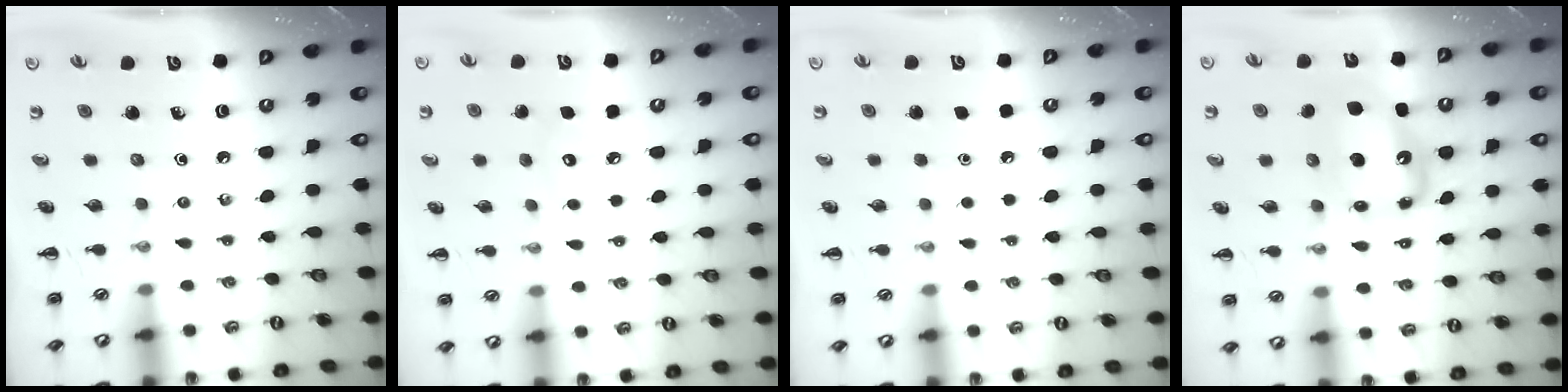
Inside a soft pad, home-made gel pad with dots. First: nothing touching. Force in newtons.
{"total": 4.5, "press": 4.4, "slide": 1.1}
{"total": 1.6, "press": 1.6, "slide": 0.1}
{"total": 9.2, "press": 8.9, "slide": 2.4}